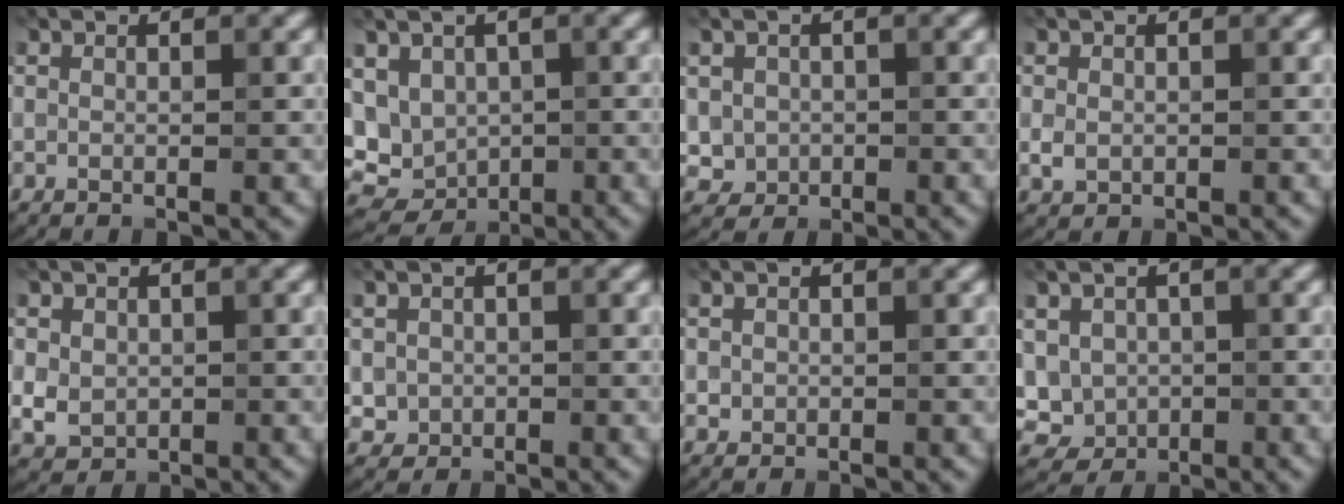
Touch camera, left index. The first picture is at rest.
{"total": 5.8, "force": [0.3, 5.0, 2.9], "torque": [-0.039, -0.005, 0.011]}
{"total": 2.1, "force": [0.0, 2.0, 0.5], "torque": [-0.004, -0.006, 0.003]}
{"total": 1.3, "force": [-0.1, 1.1, 0.7], "torque": [-0.013, -0.004, -0.001]}
{"total": 2.6, "force": [0.1, 2.3, 1.2], "torque": [-0.025, -0.004, 0.004]}
{"total": 1.6, "force": [0.0, 1.6, 0.3], "torque": [0.003, -0.005, 0.001]}
{"total": 0.8, "force": [0.1, 0.8, 0.1], "torque": [0.004, -0.004, 0.001]}
{"total": 4.5, "force": [0.1, 4.0, 1.9], "torque": [-0.034, 0.004, -0.004]}